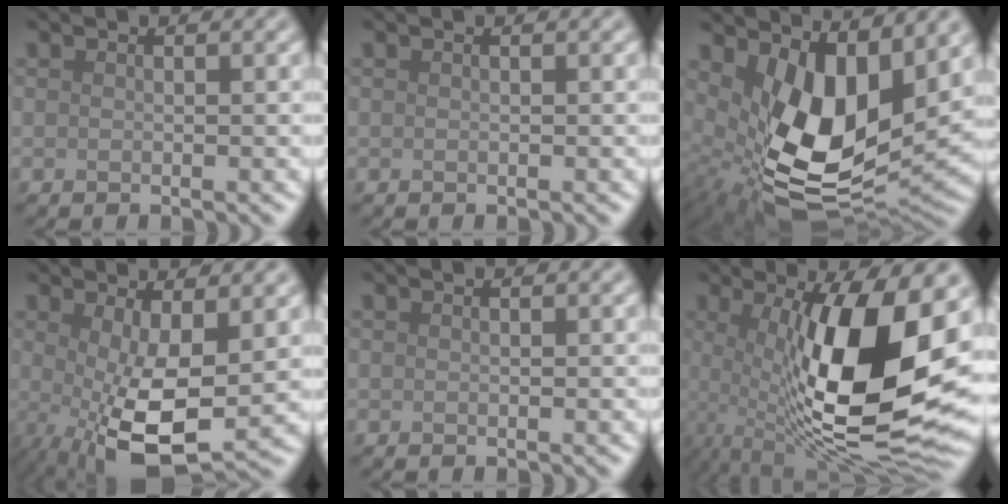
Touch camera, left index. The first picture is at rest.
{"total": 0.0}
{"total": 11.2, "force": [1.9, 6.0, 9.3], "torque": [-0.176, -0.031, 0.045]}
{"total": 8.1, "force": [-0.4, 2.7, 7.6], "torque": [-0.145, -0.018, -0.002]}
{"total": 0.0}
{"total": 15.0, "force": [0.5, 4.4, 14.3], "torque": [-0.224, -0.015, 0.007]}